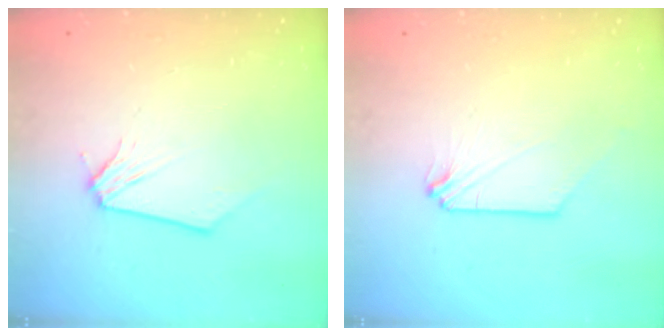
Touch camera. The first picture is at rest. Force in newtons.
{"total": 0.0}